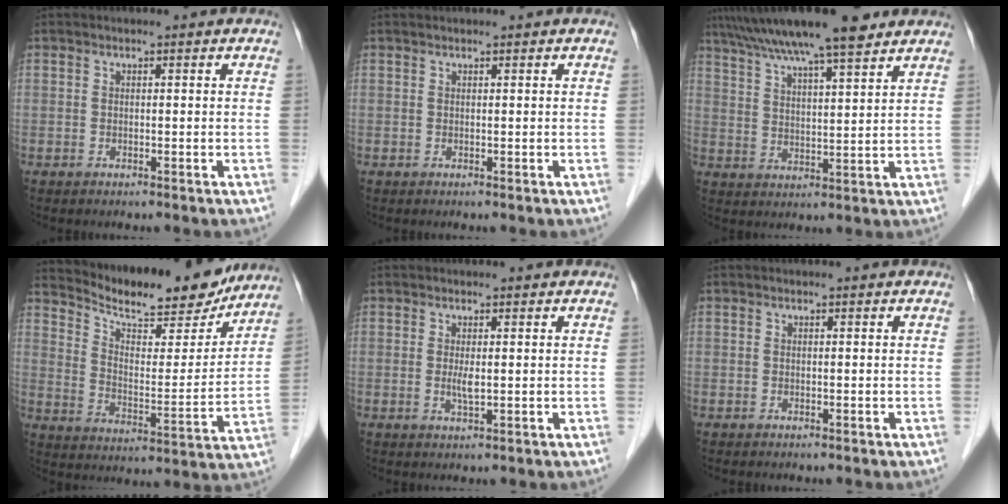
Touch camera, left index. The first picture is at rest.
{"total": 0.0}
{"total": 15.1, "force": [12.1, 1.3, 9.0], "torque": [-0.151, 0.029, 0.191]}
{"total": 18.4, "force": [16.9, 3.5, 6.3], "torque": [-0.103, -0.017, 0.245]}
{"total": 1.5, "force": [0.1, 0.3, 1.5], "torque": [-0.035, -0.004, 0.003]}
{"total": 0.0}